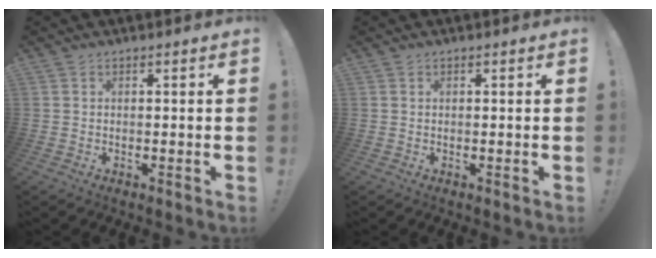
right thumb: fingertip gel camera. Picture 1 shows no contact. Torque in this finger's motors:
{"motor_torque": [0.05, 0.02, 0.11, -0.06, 0.00]}